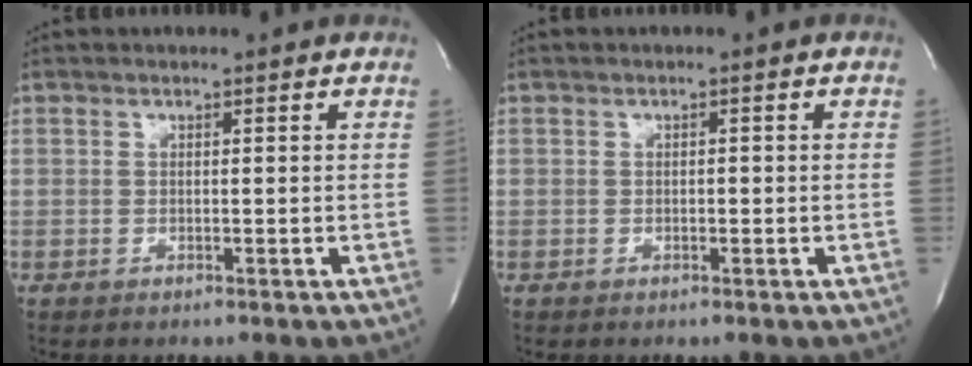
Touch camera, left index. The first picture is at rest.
{"total": 0.5, "force": [-0.2, 0.3, 0.4], "torque": [-0.004, 0.001, -0.003]}